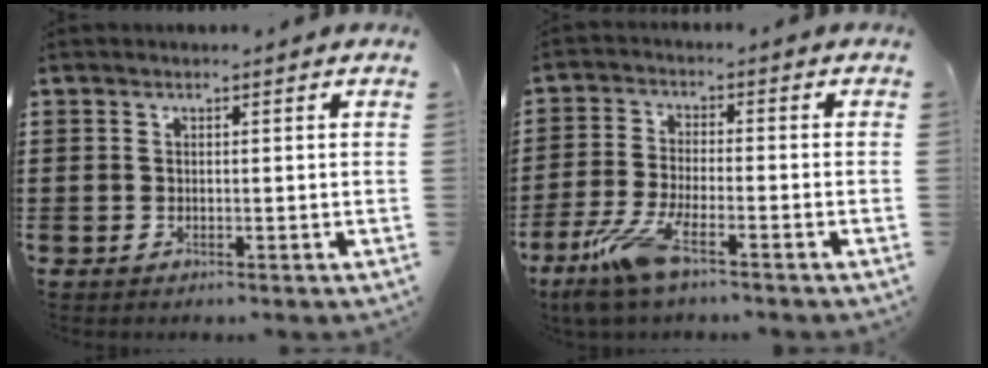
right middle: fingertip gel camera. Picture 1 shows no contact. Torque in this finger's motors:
{"motor_torque": [1.29, -0.85, 0.32, 0.16]}